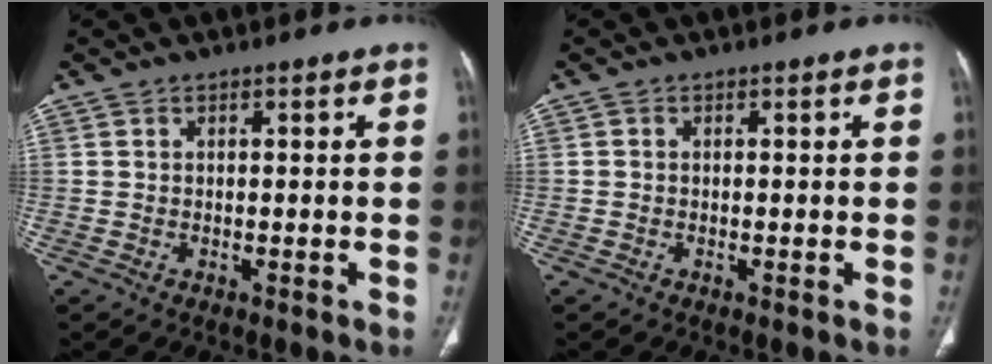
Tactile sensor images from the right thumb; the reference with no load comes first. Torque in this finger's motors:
{"motor_torque": [0.02, -0.26, -0.12, 0.18, 0.02]}